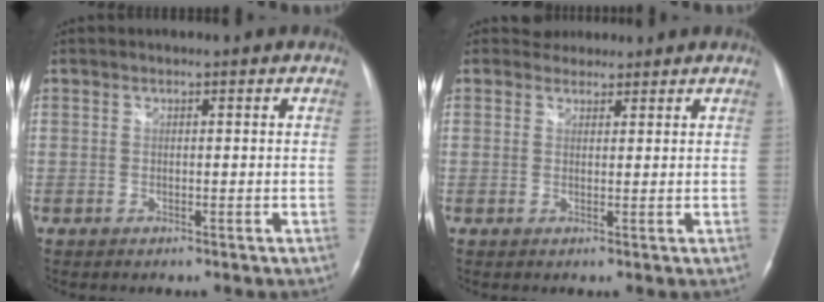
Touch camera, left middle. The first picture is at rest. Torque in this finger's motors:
{"motor_torque": [0.06, 0.00, -0.03, 0.01]}